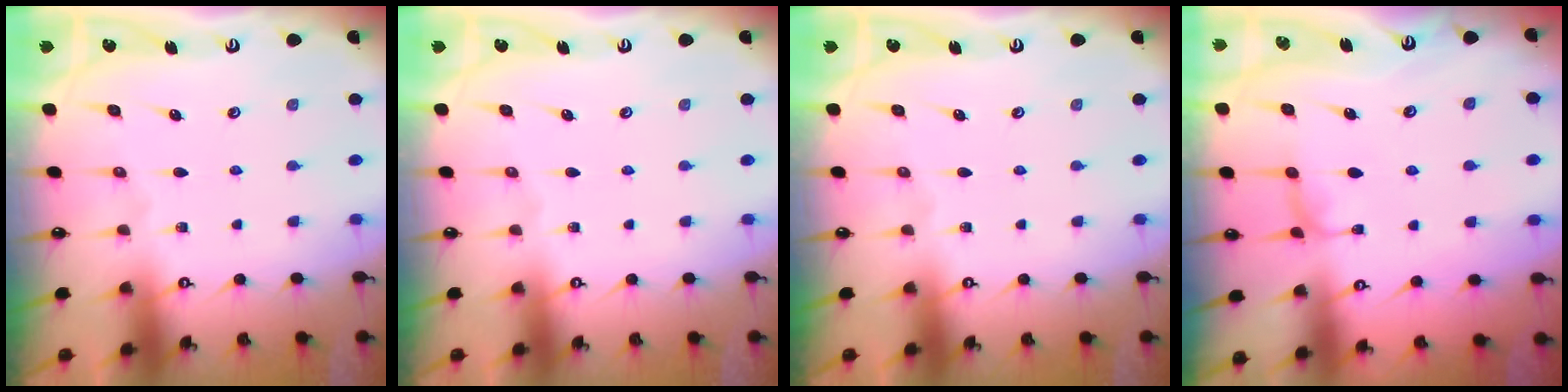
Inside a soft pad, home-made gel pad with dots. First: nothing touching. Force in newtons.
{"total": 0.0}
{"total": 0.0}
{"total": 0.6, "press": 0.3, "slide": 0.5}